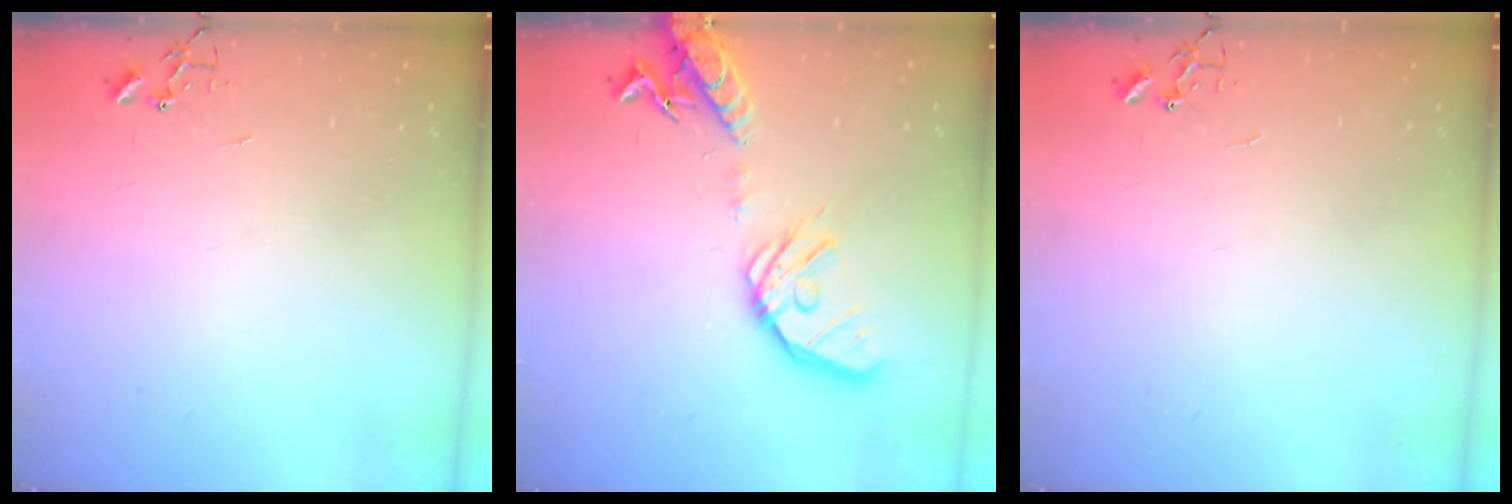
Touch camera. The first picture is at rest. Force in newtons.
{"total": 17.8, "press": 17.5, "slide": 3.0}
{"total": 0.0}